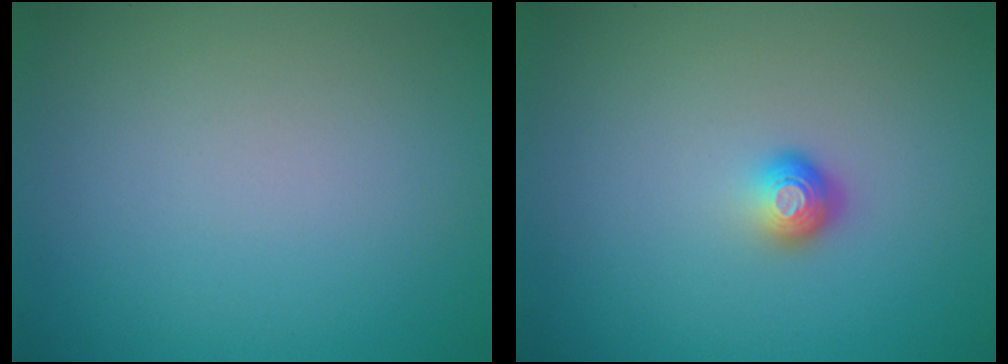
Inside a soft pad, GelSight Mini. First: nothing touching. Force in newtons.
{"total": 1.8, "press": 1.1, "slide": 1.4}